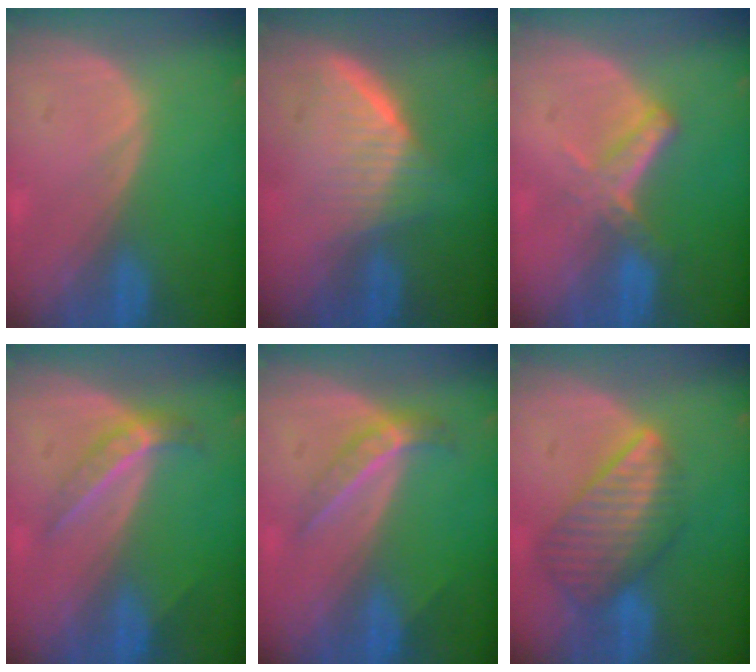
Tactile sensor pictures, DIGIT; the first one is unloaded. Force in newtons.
{"total": 6.5, "press": 5.9, "slide": 2.7}
{"total": 5.6, "press": 4.7, "slide": 3.0}
{"total": 4.5, "press": 4.0, "slide": 2.2}
{"total": 4.5, "press": 4.0, "slide": 2.2}
{"total": 8.6, "press": 7.5, "slide": 4.1}